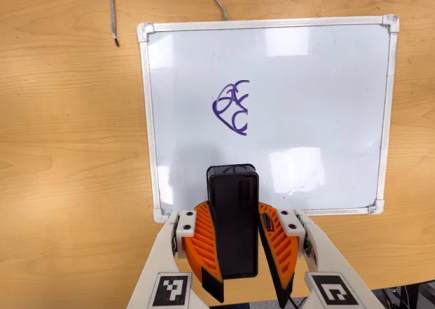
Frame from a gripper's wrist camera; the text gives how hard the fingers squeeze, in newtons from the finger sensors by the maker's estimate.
{"total": 10.4, "left": 10.0, "right": 10.8}